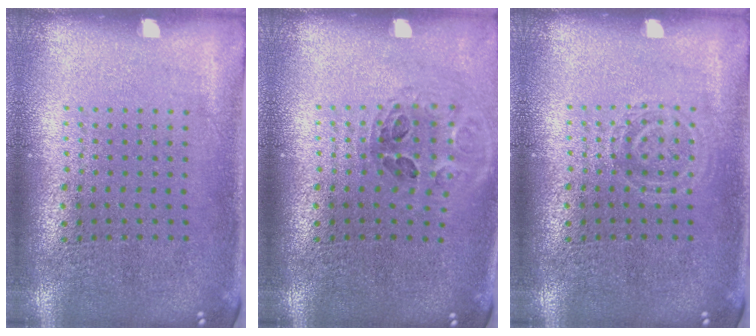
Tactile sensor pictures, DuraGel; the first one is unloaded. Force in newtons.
{"total": 0.9, "press": 0.9, "slide": 0.1}
{"total": 1.2, "press": 1.2, "slide": 0.3}